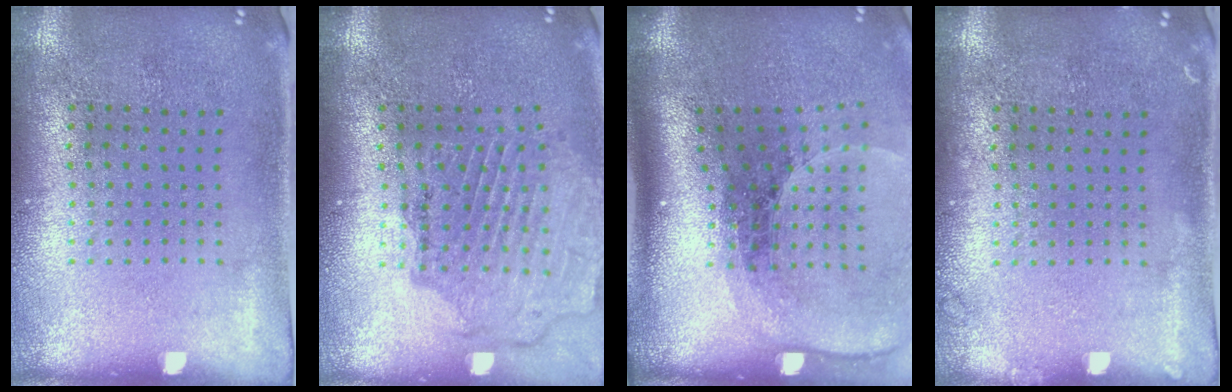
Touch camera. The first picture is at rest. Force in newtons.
{"total": 1.7, "press": 1.7, "slide": 0.1}
{"total": 2.6, "press": 1.9, "slide": 1.8}
{"total": 0.7, "press": 0.7, "slide": 0.2}